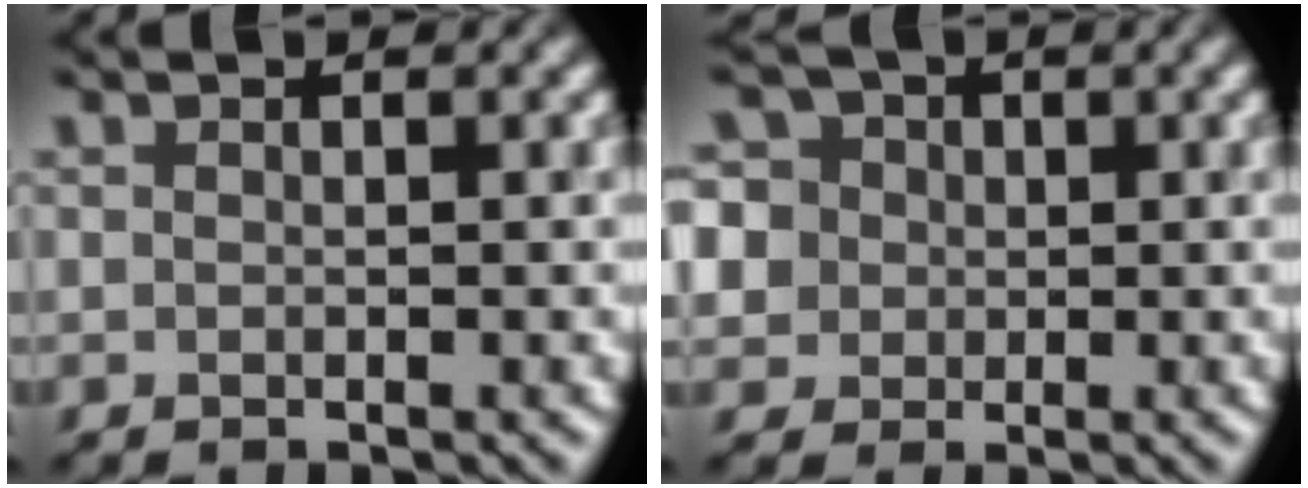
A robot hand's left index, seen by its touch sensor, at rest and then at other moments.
{"total": 7.5, "force": [2.0, 6.6, 2.7], "torque": [-0.057, 0.038, 0.005]}